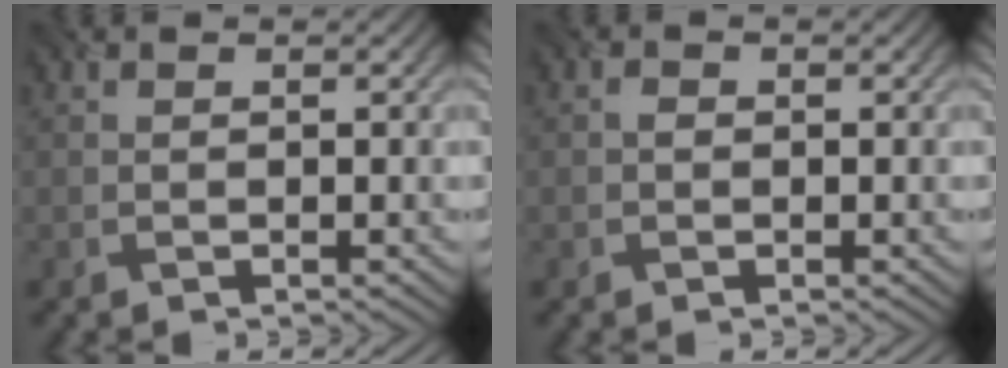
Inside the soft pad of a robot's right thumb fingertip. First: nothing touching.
{"total": 0.5, "force": [-0.2, 0.4, 0.3], "torque": [-0.004, 0.000, -0.005]}